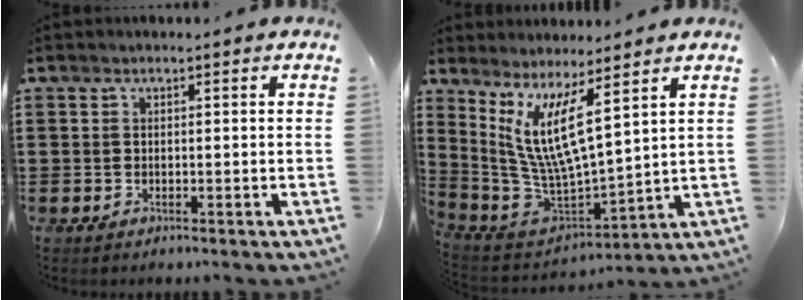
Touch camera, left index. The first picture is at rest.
{"total": 10.2, "force": [4.2, 2.0, 9.1], "torque": [-0.216, -0.043, 0.069]}